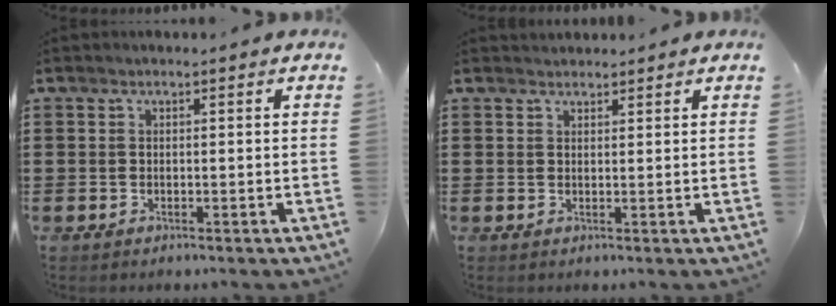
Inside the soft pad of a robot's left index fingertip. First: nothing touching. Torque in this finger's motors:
{"motor_torque": [-0.04, -0.32, 0.00, 0.03]}